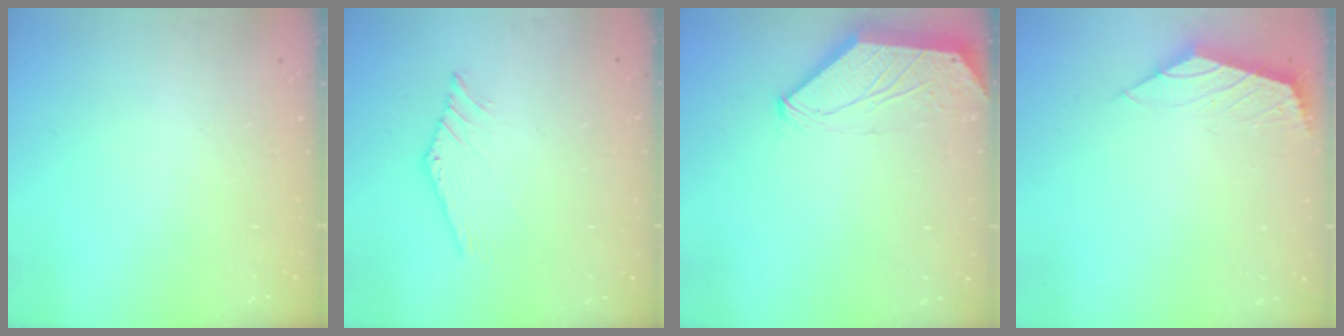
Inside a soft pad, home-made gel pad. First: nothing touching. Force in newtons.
{"total": 0.0}
{"total": 0.0}
{"total": 2.1, "press": 2.0, "slide": 0.6}